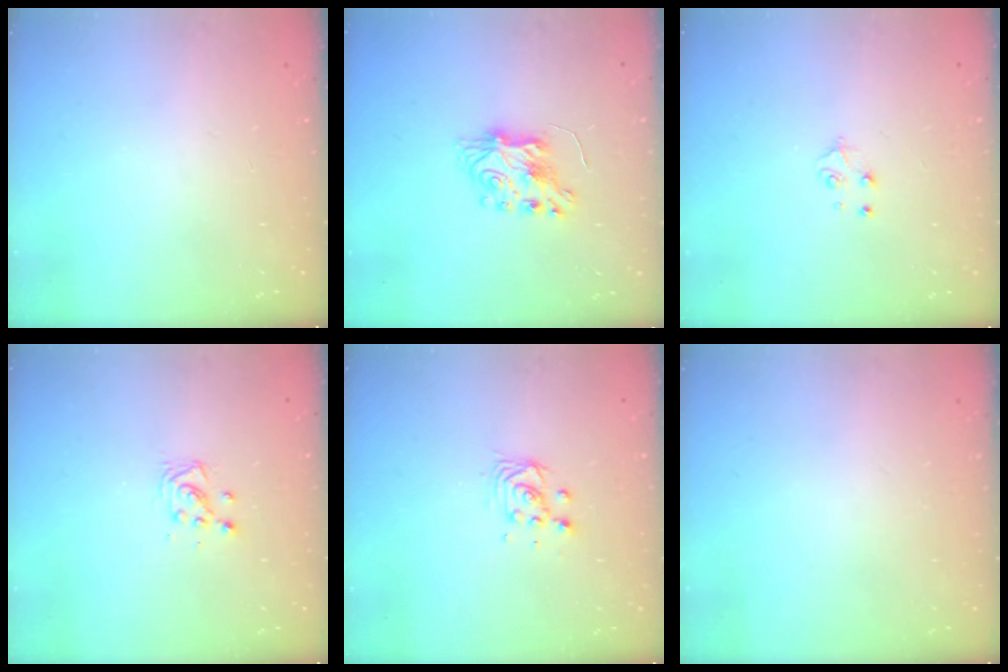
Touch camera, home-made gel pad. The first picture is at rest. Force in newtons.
{"total": 6.9, "press": 6.9, "slide": 0.4}
{"total": 4.5, "press": 4.5, "slide": 0.6}
{"total": 4.0, "press": 4.0, "slide": 0.4}
{"total": 3.6, "press": 3.6, "slide": 0.1}
{"total": 0.0}